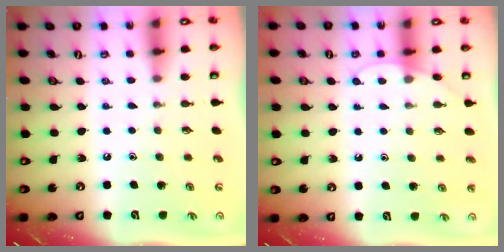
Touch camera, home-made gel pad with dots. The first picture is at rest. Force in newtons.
{"total": 4.8, "press": 4.7, "slide": 0.4}